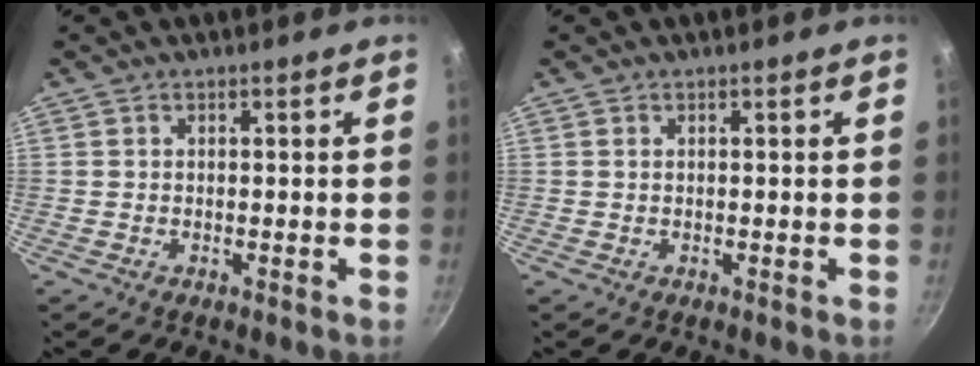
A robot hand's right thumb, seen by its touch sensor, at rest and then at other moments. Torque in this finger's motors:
{"motor_torque": [-0.23, 0.12, 0.51, -0.04, 0.03]}